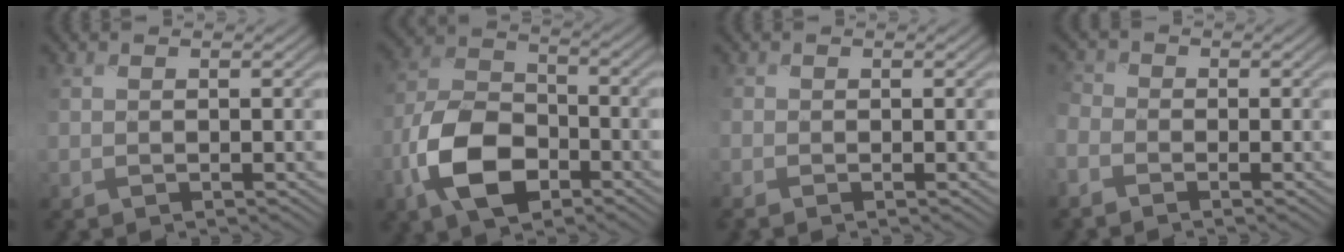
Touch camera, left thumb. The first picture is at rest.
{"total": 10.7, "force": [-4.9, 6.1, 7.2], "torque": [-0.161, -0.001, -0.107]}
{"total": 1.2, "force": [-0.9, 0.4, 0.6], "torque": [-0.021, -0.007, -0.022]}
{"total": 3.2, "force": [-2.1, 2.0, 1.3], "torque": [-0.046, -0.008, -0.052]}